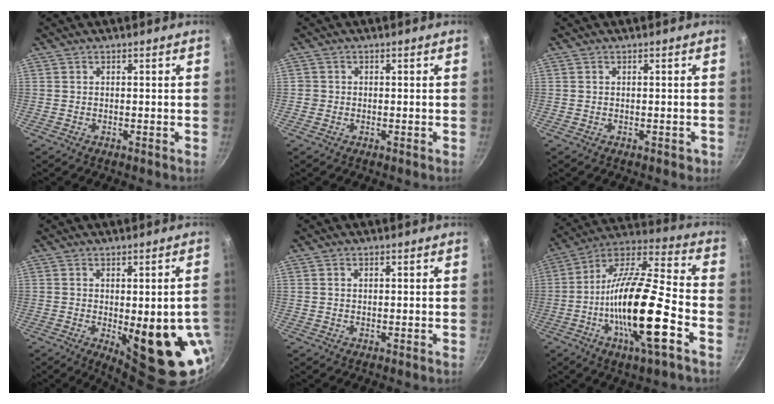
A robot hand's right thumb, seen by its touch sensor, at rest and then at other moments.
{"total": 1.1, "force": [-0.2, 1.1, 0.2], "torque": [-0.001, 0.003, -0.004]}
{"total": 1.2, "force": [-0.2, 0.8, 0.9], "torque": [-0.004, 0.003, 0.000]}
{"total": 17.9, "force": [-3.4, 6.6, 16.2], "torque": [-0.176, -0.018, -0.027]}
{"total": 1.0, "force": [0.3, 0.6, 0.7], "torque": [-0.009, 0.004, 0.005]}
{"total": 22.6, "force": [-6.8, 5.7, 20.8], "torque": [-0.363, 0.027, -0.137]}